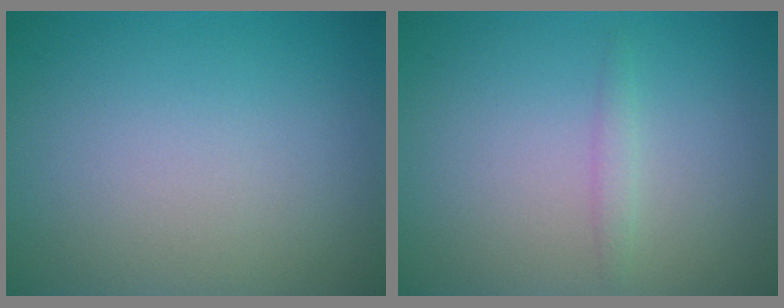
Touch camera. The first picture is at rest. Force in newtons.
{"total": 0.9, "press": 0.9, "slide": 0.1}